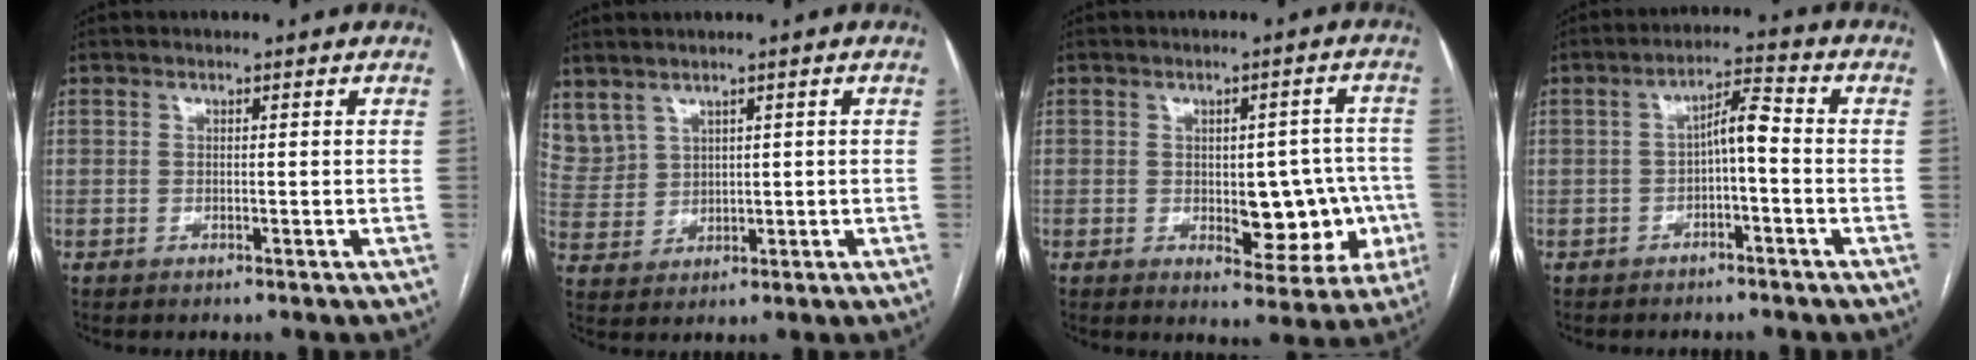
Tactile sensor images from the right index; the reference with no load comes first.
{"total": 7.8, "force": [4.8, 5.5, 2.6], "torque": [-0.082, 0.020, 0.122]}
{"total": 10.3, "force": [-1.8, 5.2, 8.7], "torque": [-0.084, 0.020, -0.011]}
{"total": 4.8, "force": [-0.9, 1.0, 4.6], "torque": [-0.077, 0.022, -0.014]}